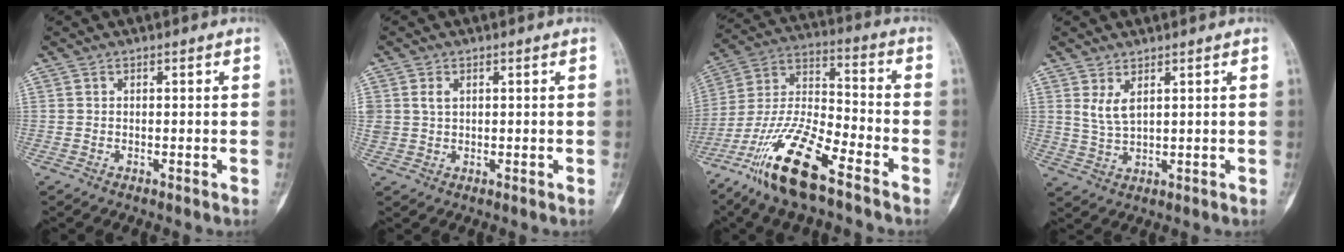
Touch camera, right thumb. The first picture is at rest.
{"total": 2.7, "force": [0.9, 2.0, 1.6], "torque": [-0.029, 0.000, 0.023]}
{"total": 17.3, "force": [-11.1, 4.6, 12.5], "torque": [-0.251, 0.060, -0.209]}
{"total": 4.1, "force": [1.9, 1.6, 3.2], "torque": [-0.064, -0.015, 0.047]}